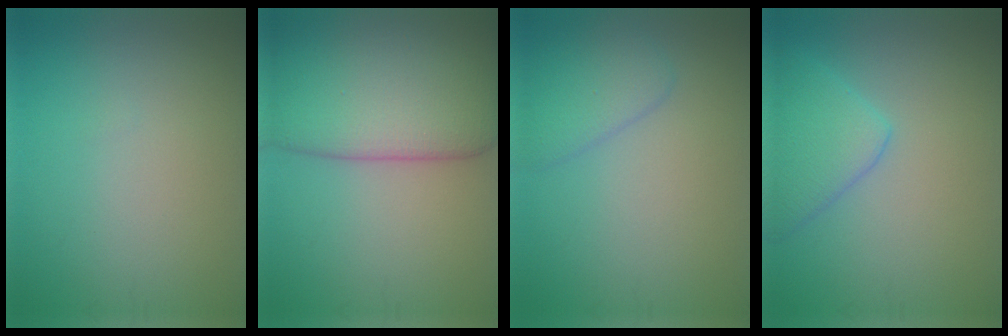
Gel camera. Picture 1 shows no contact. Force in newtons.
{"total": 10.4, "press": 10.4, "slide": 0.7}
{"total": 2.7, "press": 2.6, "slide": 0.2}
{"total": 3.8, "press": 3.8, "slide": 0.3}